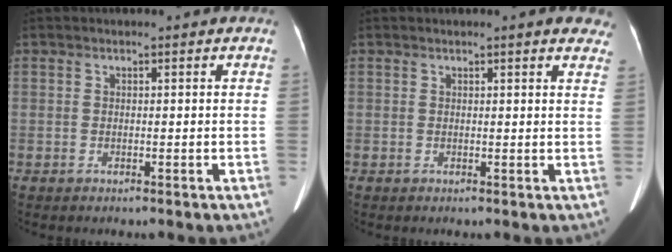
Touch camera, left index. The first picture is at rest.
{"total": 5.1, "force": [4.2, 1.0, 2.7], "torque": [-0.016, 0.002, 0.032]}